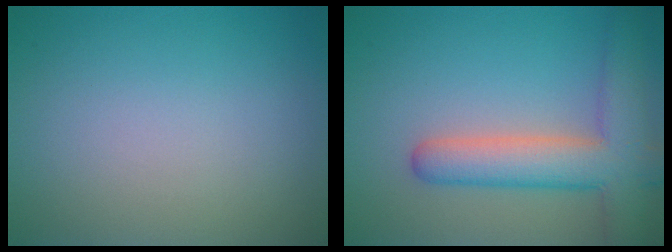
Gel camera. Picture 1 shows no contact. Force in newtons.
{"total": 6.8, "press": 6.7, "slide": 0.6}